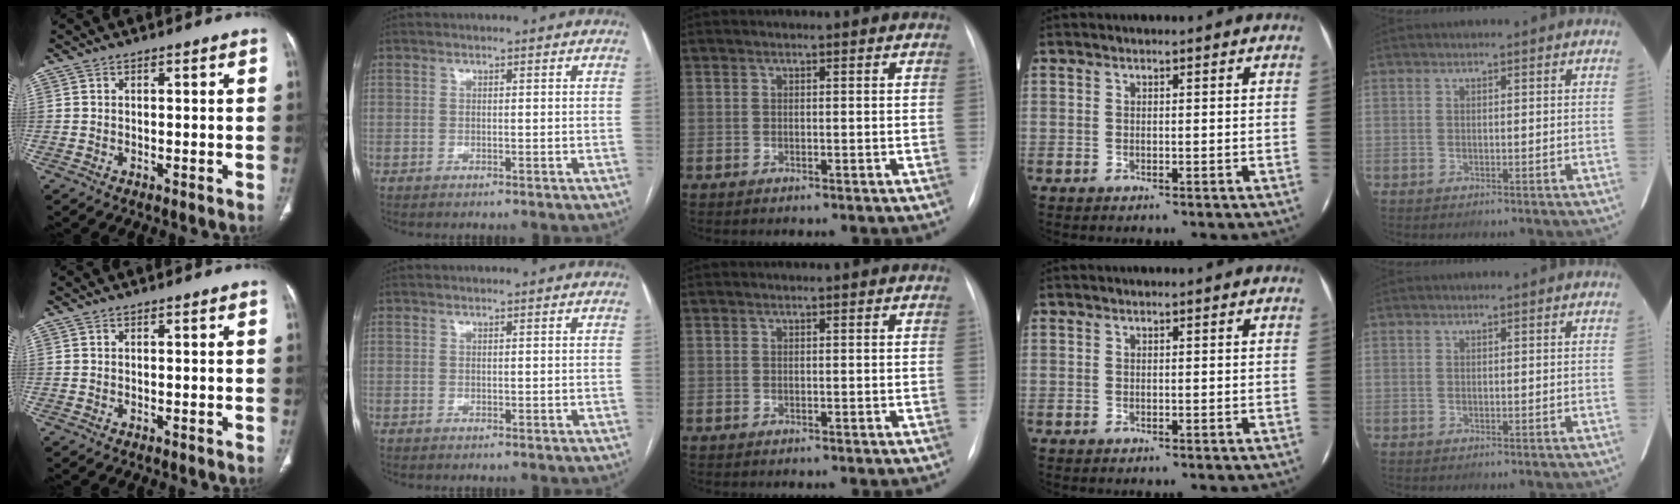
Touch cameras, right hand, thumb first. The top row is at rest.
{}